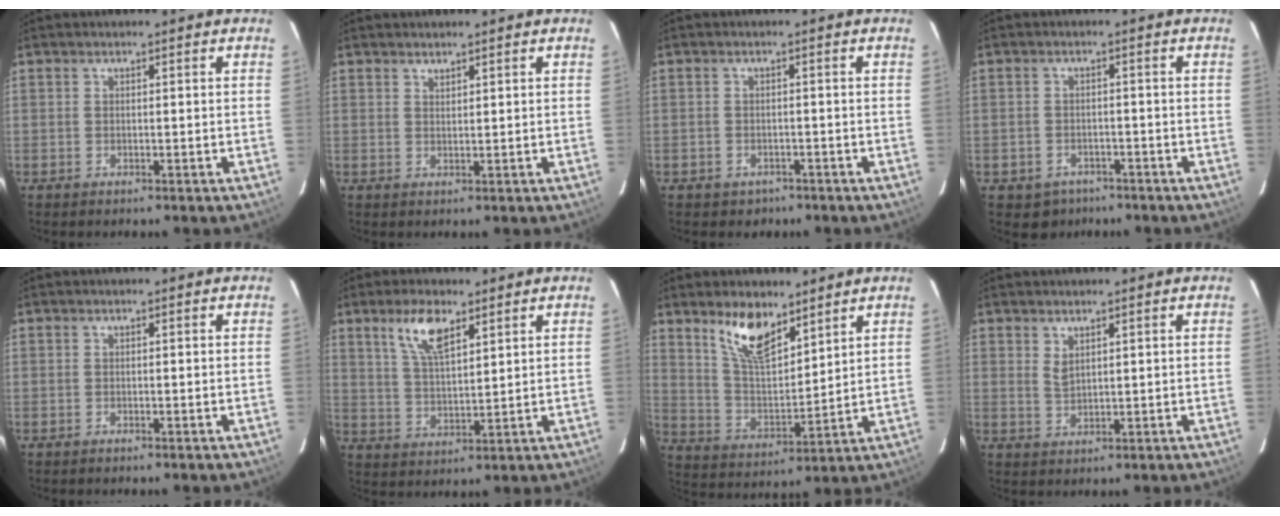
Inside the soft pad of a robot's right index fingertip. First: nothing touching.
{"total": 1.1, "force": [1.1, 0.2, 0.2], "torque": [-0.003, 0.000, 0.021]}
{"total": 3.1, "force": [-1.8, 2.4, 0.5], "torque": [-0.017, 0.003, -0.020]}
{"total": 4.7, "force": [-2.9, 3.6, 0.6], "torque": [-0.029, 0.010, -0.036]}
{"total": 0.0}
{"total": 7.7, "force": [4.8, 2.7, 5.5], "torque": [-0.102, 0.006, 0.098]}
{"total": 11.0, "force": [7.8, 4.0, 6.7], "torque": [-0.118, -0.002, 0.155]}
{"total": 2.1, "force": [1.6, 0.7, 1.1], "torque": [-0.020, -0.003, 0.031]}